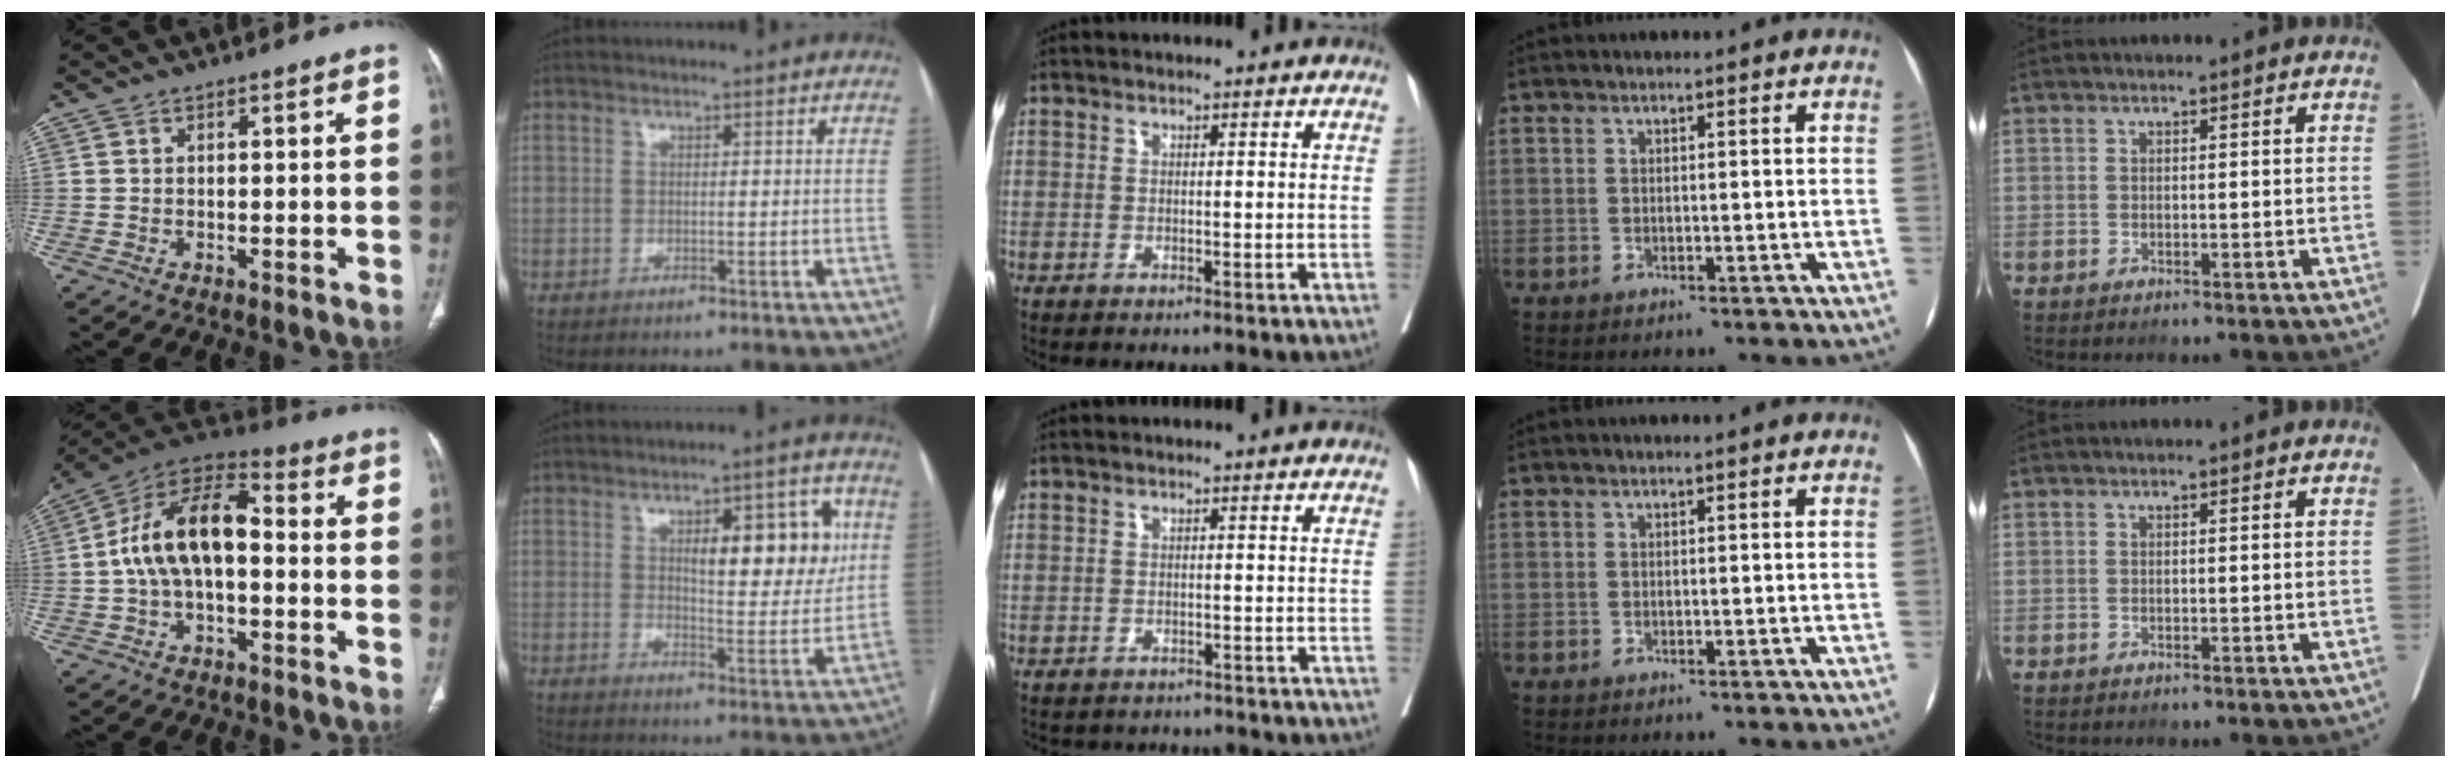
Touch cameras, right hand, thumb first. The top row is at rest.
{"thumb": {"total": 15.0, "force": [-0.7, 8.1, 12.6], "torque": [-0.218, 0.046, -0.024]}, "index": {"total": 11.9, "force": [3.5, 3.9, 10.7], "torque": [-0.141, 0.011, 0.053]}, "middle": {"total": 9.4, "force": [-8.6, 2.7, 2.4], "torque": [-0.040, 0.001, -0.092]}}